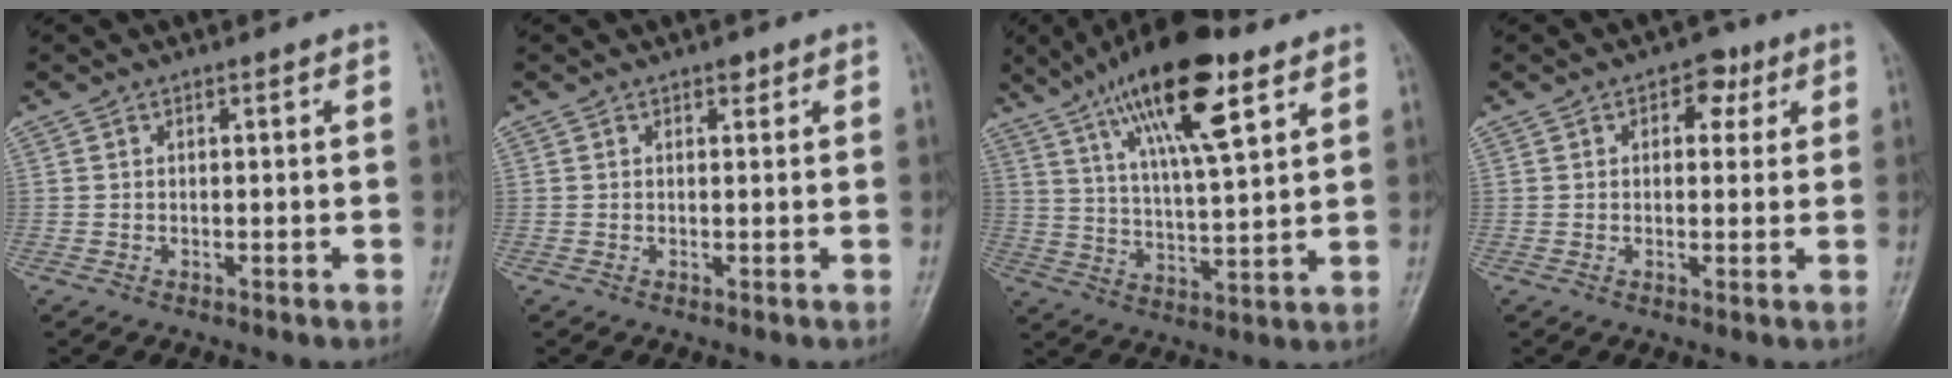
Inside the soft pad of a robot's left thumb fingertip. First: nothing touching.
{"total": 1.1, "force": [0.7, 0.7, 0.6], "torque": [0.000, -0.003, 0.008]}
{"total": 17.9, "force": [9.8, 5.2, 14.1], "torque": [-0.223, -0.028, 0.169]}
{"total": 4.7, "force": [2.0, 3.2, 2.8], "torque": [-0.007, -0.001, 0.020]}